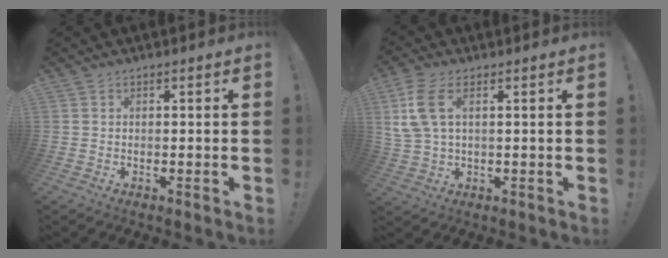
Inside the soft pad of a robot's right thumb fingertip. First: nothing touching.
{"total": 9.0, "force": [3.2, 4.3, 7.2], "torque": [-0.145, -0.002, 0.066]}